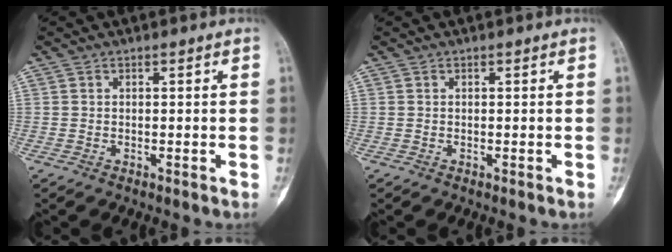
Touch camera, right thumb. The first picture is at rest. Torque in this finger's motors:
{"motor_torque": [-0.03, 0.12, 0.02, 0.02, 0.03]}